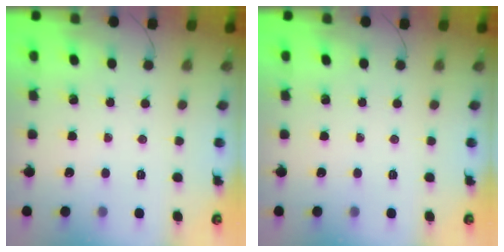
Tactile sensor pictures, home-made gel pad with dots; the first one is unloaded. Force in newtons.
{"total": 0.0}